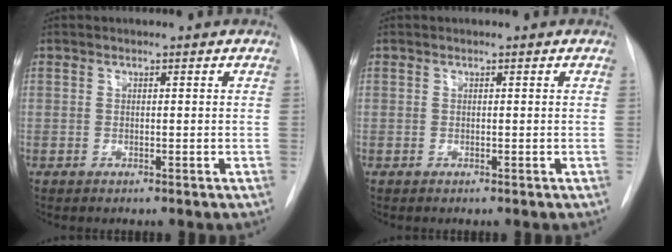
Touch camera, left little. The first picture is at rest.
{"total": 0.0}